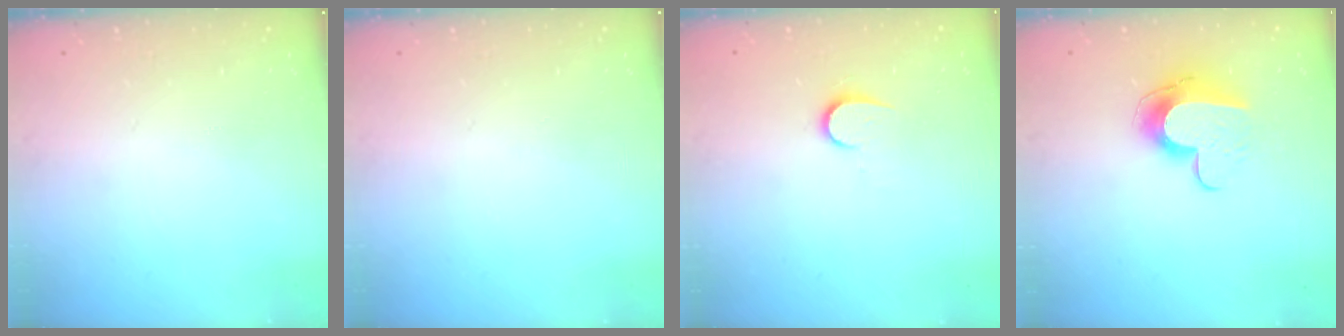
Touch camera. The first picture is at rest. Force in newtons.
{"total": 0.0}
{"total": 7.3, "press": 7.3, "slide": 0.7}
{"total": 11.4, "press": 11.4, "slide": 0.2}